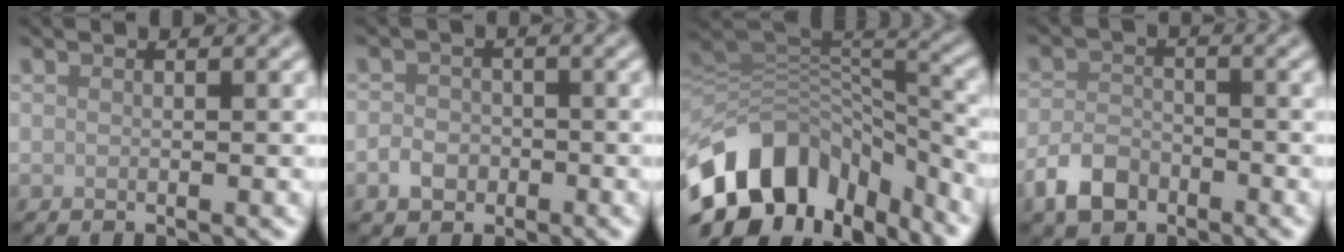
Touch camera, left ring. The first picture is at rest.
{"total": 2.2, "force": [-0.9, 1.8, 0.8], "torque": [-0.009, 0.001, -0.021]}
{"total": 12.8, "force": [-7.2, 8.5, 6.3], "torque": [-0.131, 0.009, -0.119]}
{"total": 3.6, "force": [-2.3, 2.2, 1.7], "torque": [-0.031, -0.002, -0.054]}